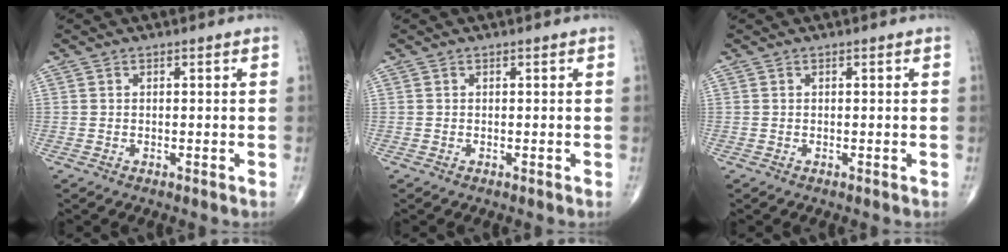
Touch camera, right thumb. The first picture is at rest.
{"total": 0.0}
{"total": 0.0}